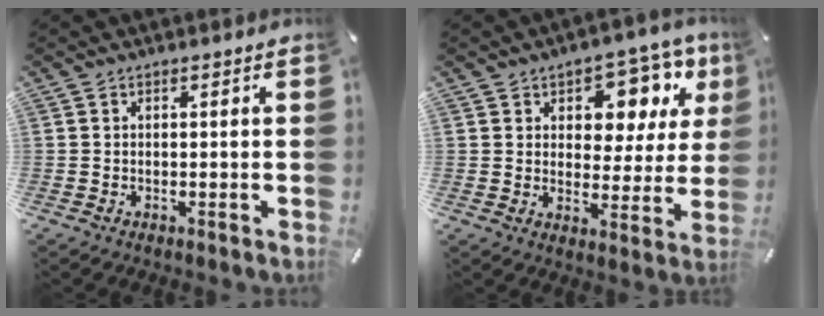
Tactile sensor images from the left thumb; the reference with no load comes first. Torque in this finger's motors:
{"motor_torque": [0.70, 0.17, 0.50, 0.22, 0.11]}